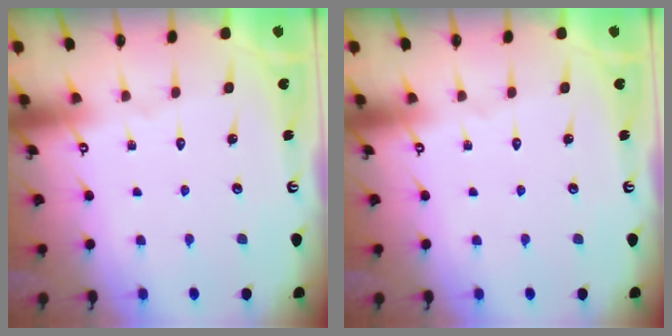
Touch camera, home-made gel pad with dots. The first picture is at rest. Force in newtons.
{"total": 0.0}